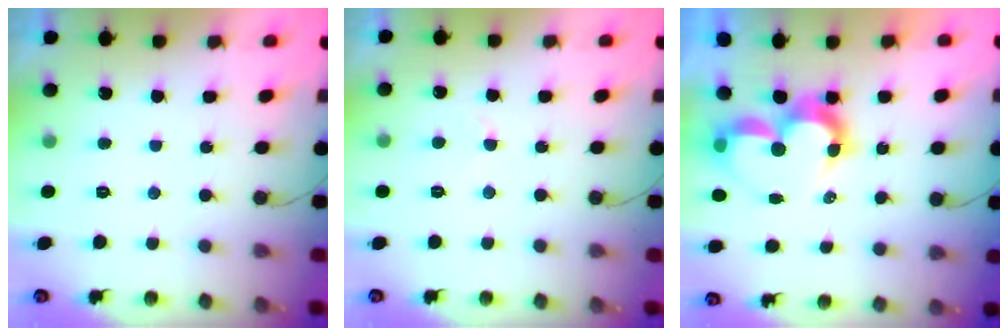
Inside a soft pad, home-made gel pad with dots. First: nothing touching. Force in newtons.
{"total": 2.4, "press": 2.4, "slide": 0.2}
{"total": 10.0, "press": 10.0, "slide": 0.8}